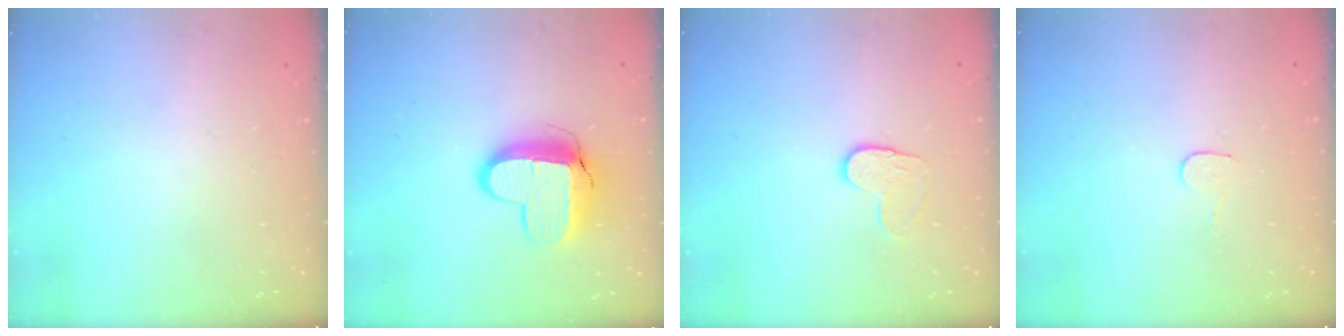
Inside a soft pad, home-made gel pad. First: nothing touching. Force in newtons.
{"total": 12.6, "press": 12.6, "slide": 1.0}
{"total": 4.9, "press": 4.8, "slide": 0.5}
{"total": 4.5, "press": 4.5, "slide": 0.4}